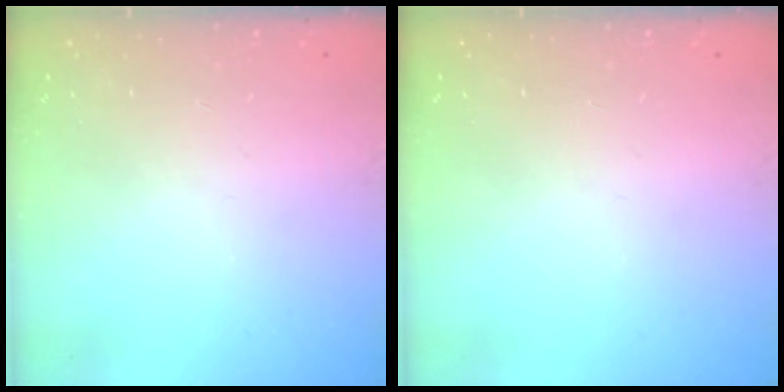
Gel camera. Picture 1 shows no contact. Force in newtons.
{"total": 0.0}